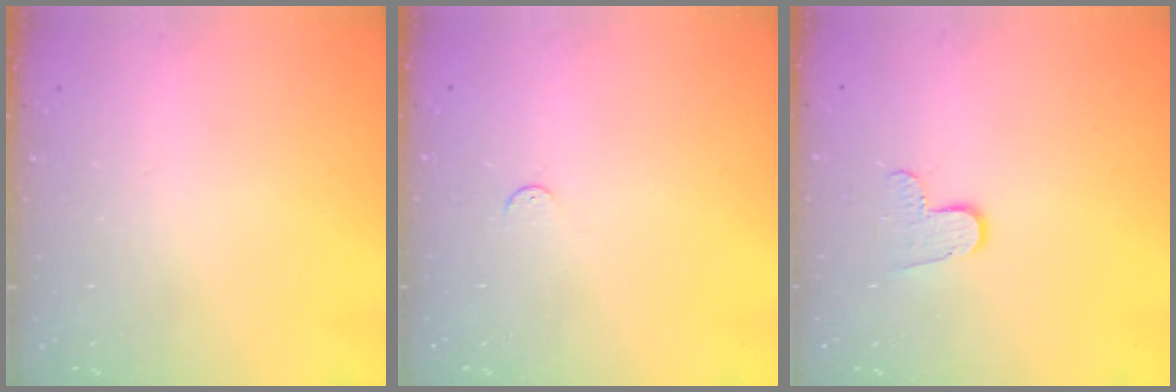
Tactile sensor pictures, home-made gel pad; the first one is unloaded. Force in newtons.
{"total": 2.9, "press": 2.9, "slide": 0.4}
{"total": 6.8, "press": 6.8, "slide": 0.1}